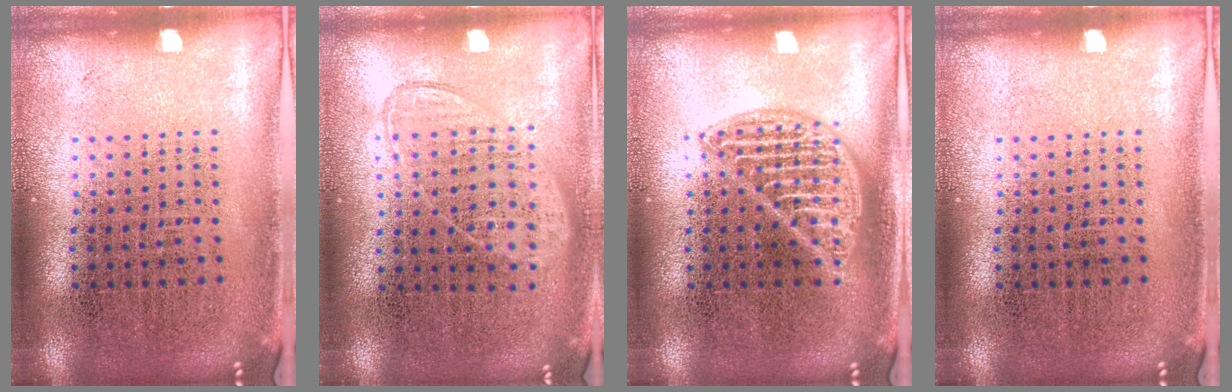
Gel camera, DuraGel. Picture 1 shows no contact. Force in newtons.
{"total": 1.0, "press": 0.8, "slide": 0.5}
{"total": 1.9, "press": 1.9, "slide": 0.3}
{"total": 0.0}